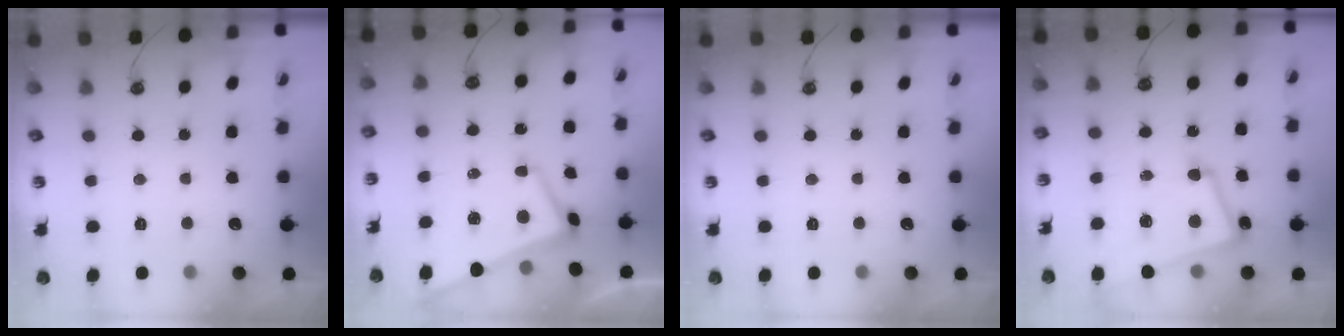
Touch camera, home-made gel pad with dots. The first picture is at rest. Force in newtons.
{"total": 1.1, "press": 0.7, "slide": 0.8}
{"total": 0.0}
{"total": 8.2, "press": 8.0, "slide": 1.9}